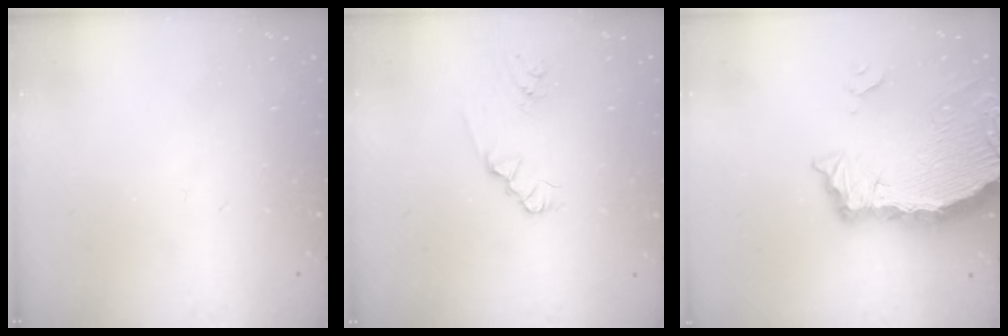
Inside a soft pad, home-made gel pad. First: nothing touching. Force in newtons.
{"total": 1.8, "press": 1.8, "slide": 0.2}
{"total": 8.0, "press": 7.9, "slide": 0.8}